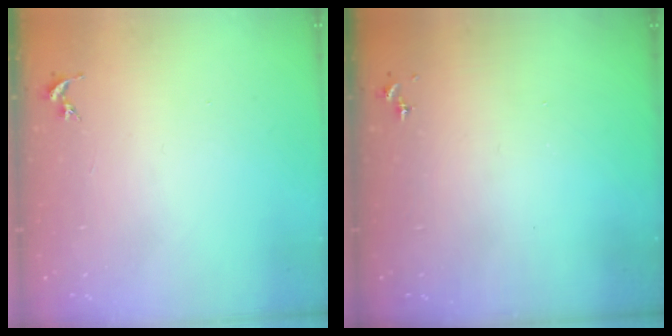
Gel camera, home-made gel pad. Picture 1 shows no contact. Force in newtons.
{"total": 0.0}